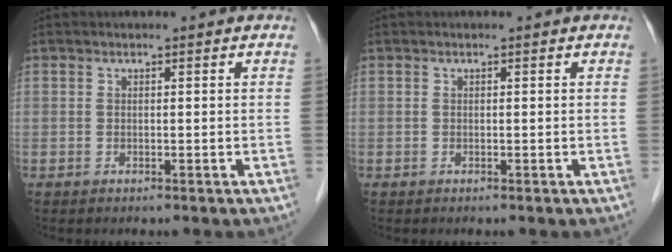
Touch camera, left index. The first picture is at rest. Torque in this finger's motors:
{"motor_torque": [0.00, 0.01, 0.00, 0.00]}